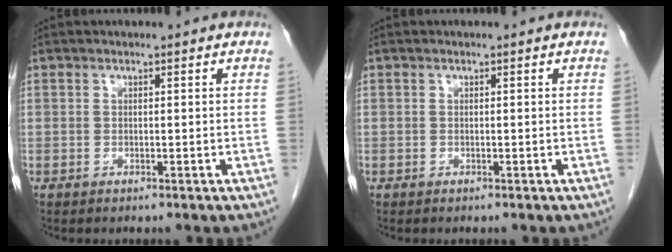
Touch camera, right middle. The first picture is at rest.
{"total": 0.0}